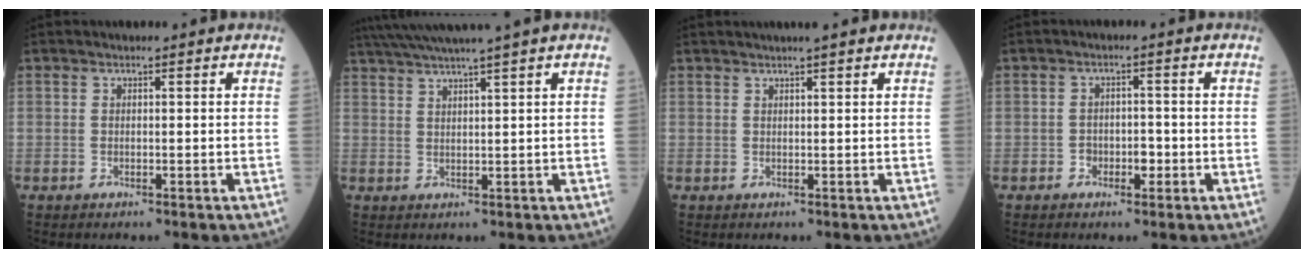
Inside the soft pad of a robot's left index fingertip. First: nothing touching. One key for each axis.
{"total": 8.5, "fx": 6.9, "fy": -2.0, "fz": 4.5, "tx": -0.070, "ty": 0.021, "tz": 0.109}
{"total": 3.0, "fx": 2.4, "fy": -0.1, "fz": 1.8, "tx": -0.022, "ty": 0.015, "tz": 0.034}
{"total": 2.7, "fx": -1.1, "fy": 1.7, "fz": 1.8, "tx": -0.023, "ty": 0.008, "tz": -0.017}